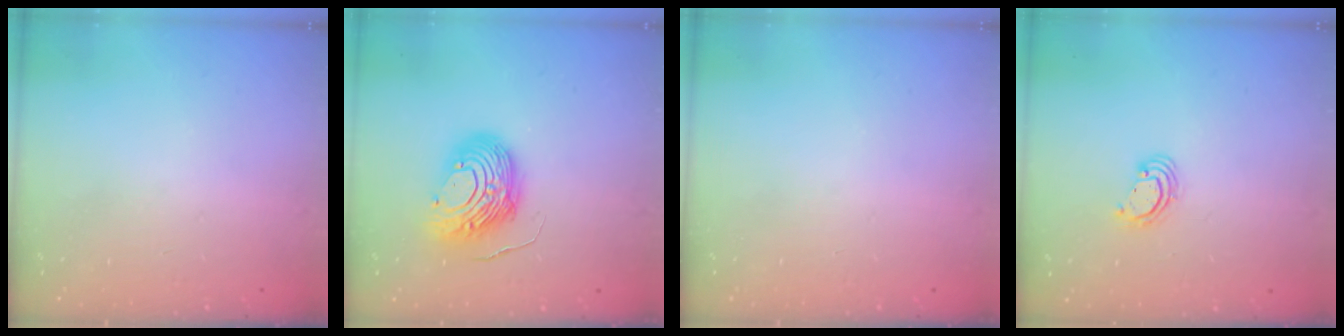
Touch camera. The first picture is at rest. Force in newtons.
{"total": 12.4, "press": 12.3, "slide": 1.0}
{"total": 0.0}
{"total": 2.8, "press": 2.8, "slide": 0.2}